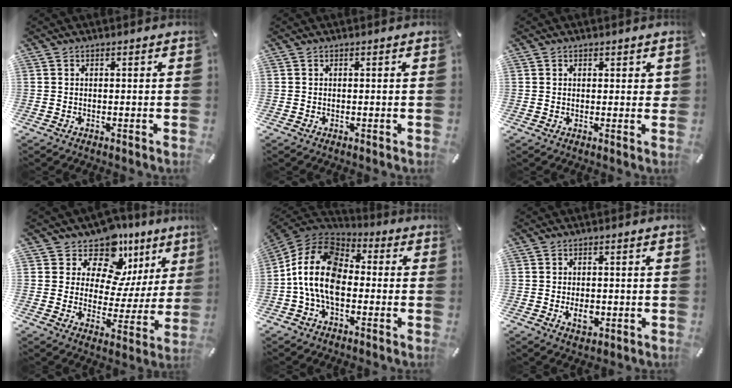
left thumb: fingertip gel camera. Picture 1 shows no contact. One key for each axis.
{"total": 0.0}
{"total": 1.4, "fx": 0.7, "fy": 1.1, "fz": 0.5, "tx": 0.005, "ty": -0.001, "tz": 0.008}
{"total": 13.1, "fx": 9.9, "fy": 7.5, "fz": 4.1, "tx": -0.068, "ty": -0.092, "tz": 0.175}
{"total": 14.4, "fx": -3.2, "fy": 9.7, "fz": 10.2, "tx": -0.225, "ty": 0.021, "tz": -0.065}
{"total": 4.0, "fx": -0.8, "fy": 2.8, "fz": 2.8, "tx": -0.045, "ty": -0.008, "tz": -0.018}